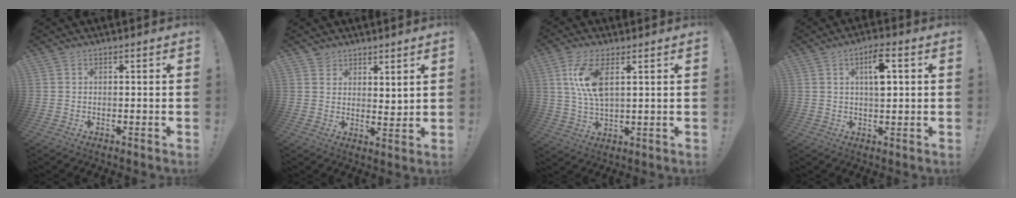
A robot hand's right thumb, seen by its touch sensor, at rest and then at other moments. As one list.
[{"total": 4.8, "force": [4.1, 2.4, 0.5], "torque": [-0.013, -0.033, 0.077]}, {"total": 10.0, "force": [3.5, 3.8, 8.5], "torque": [-0.169, -0.017, 0.059]}, {"total": 7.3, "force": [1.9, 2.4, 6.6], "torque": [-0.096, -0.003, 0.025]}]